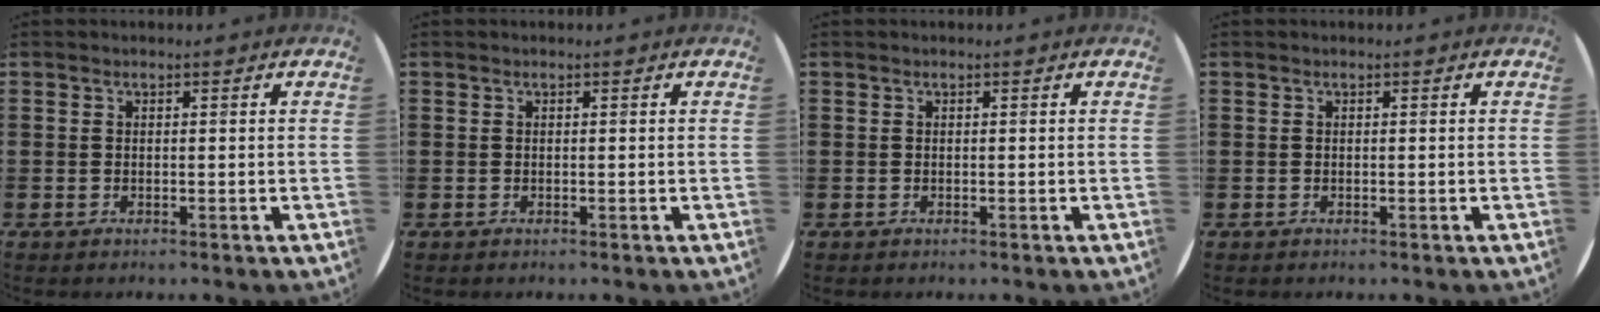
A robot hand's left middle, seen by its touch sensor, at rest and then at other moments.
{"total": 0.0}
{"total": 0.0}
{"total": 0.0}